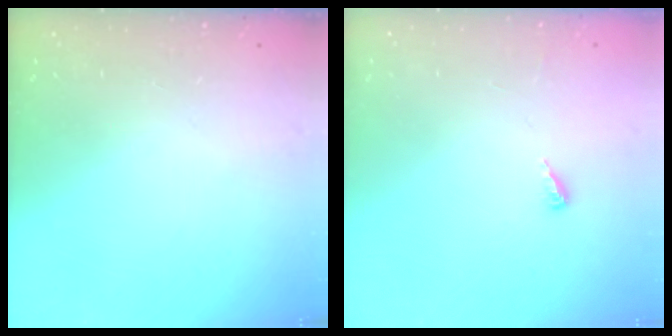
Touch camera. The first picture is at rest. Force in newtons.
{"total": 2.8, "press": 2.8, "slide": 0.2}